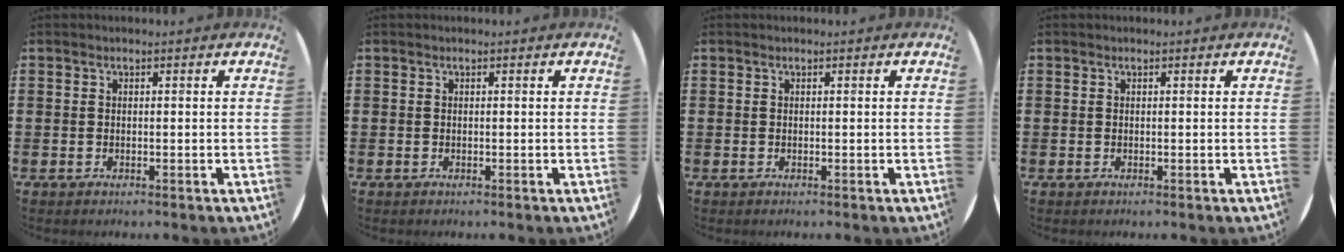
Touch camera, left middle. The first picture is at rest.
{"total": 0.0}
{"total": 0.0}
{"total": 0.0}